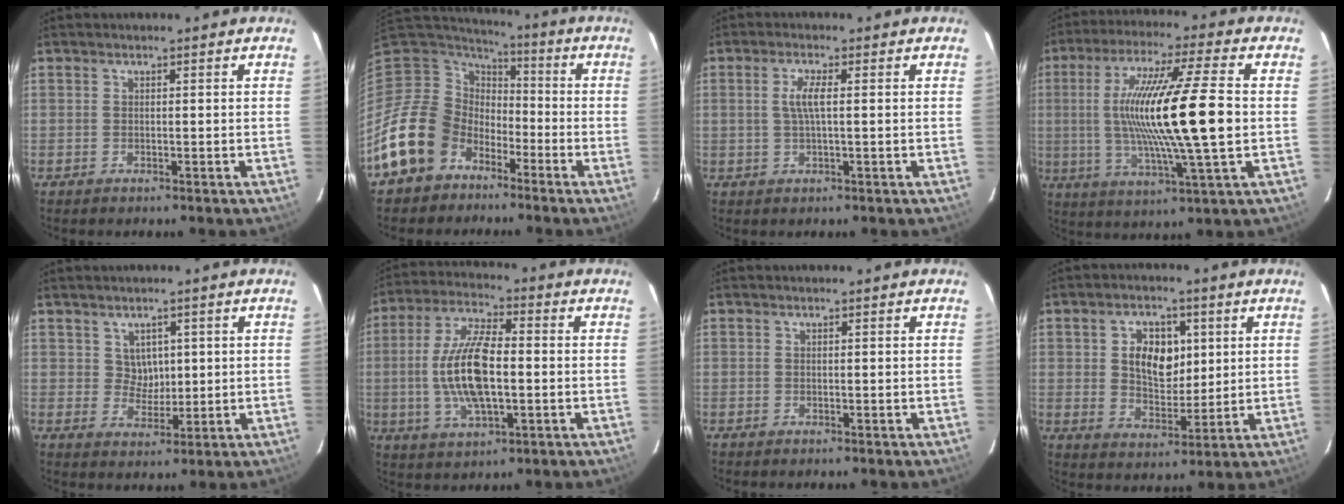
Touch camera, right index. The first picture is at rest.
{"total": 16.9, "force": [-9.1, 13.3, 5.2], "torque": [-0.127, 0.027, -0.147]}
{"total": 3.4, "force": [0.3, 0.4, 3.4], "torque": [-0.069, 0.001, 0.007]}
{"total": 19.0, "force": [0.2, 1.0, 19.0], "torque": [-0.341, -0.009, 0.008]}
{"total": 3.7, "force": [1.2, 3.3, 1.1], "torque": [-0.014, 0.006, 0.026]}
{"total": 13.9, "force": [-1.3, 5.1, 12.9], "torque": [-0.263, 0.003, -0.023]}
{"total": 0.0}
{"total": 8.9, "force": [2.3, 6.0, 6.2], "torque": [-0.109, 0.011, 0.044]}